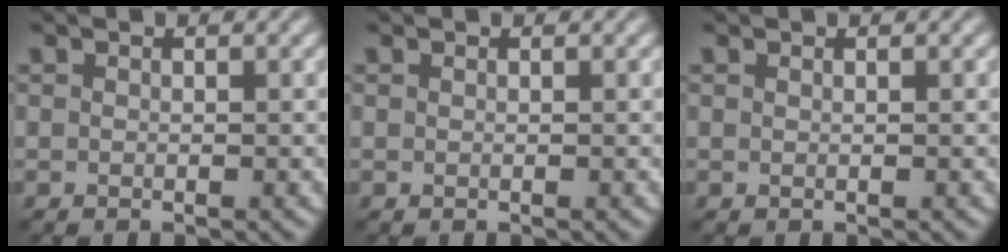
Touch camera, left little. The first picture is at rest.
{"total": 0.0}
{"total": 0.0}